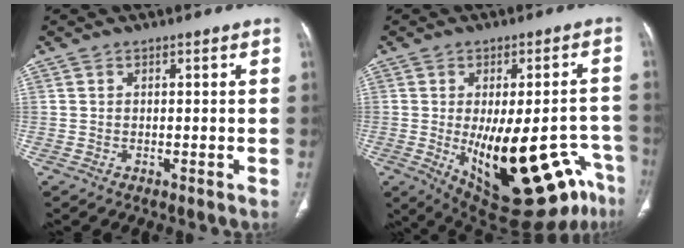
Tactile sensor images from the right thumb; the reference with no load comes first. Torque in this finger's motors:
{"motor_torque": [3.21, 1.80, 1.86, -0.24, 0.49]}